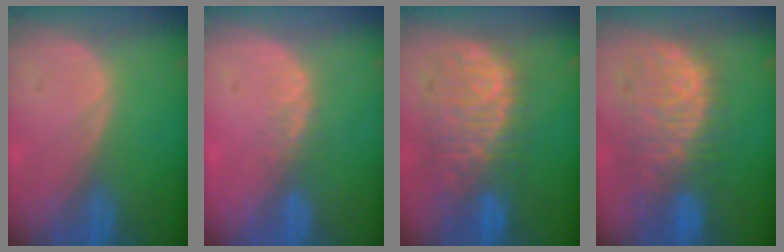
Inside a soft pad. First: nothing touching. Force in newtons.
{"total": 2.1, "press": 1.7, "slide": 1.2}
{"total": 11.0, "press": 9.6, "slide": 5.5}
{"total": 10.9, "press": 9.4, "slide": 5.4}